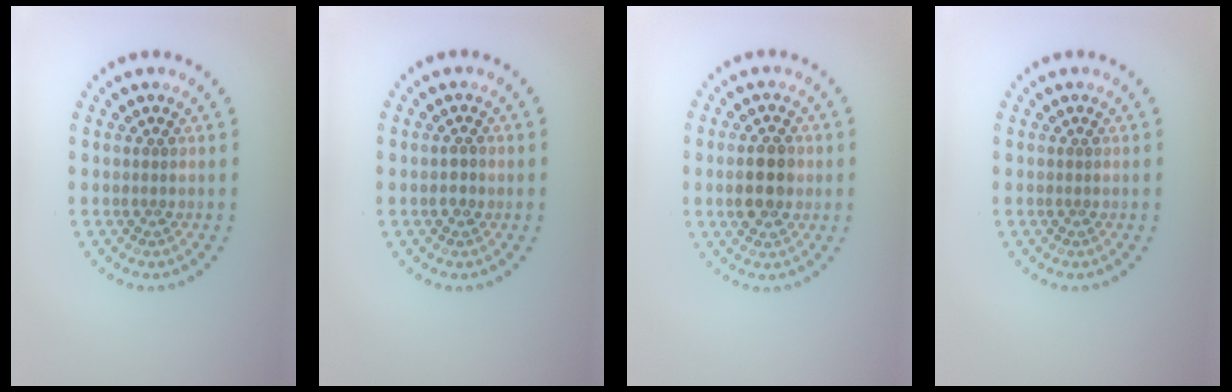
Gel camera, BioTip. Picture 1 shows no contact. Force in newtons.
{"total": 0.9, "press": 0.9, "slide": 0.2}
{"total": 3.8, "press": 3.8, "slide": 0.1}
{"total": 0.0}